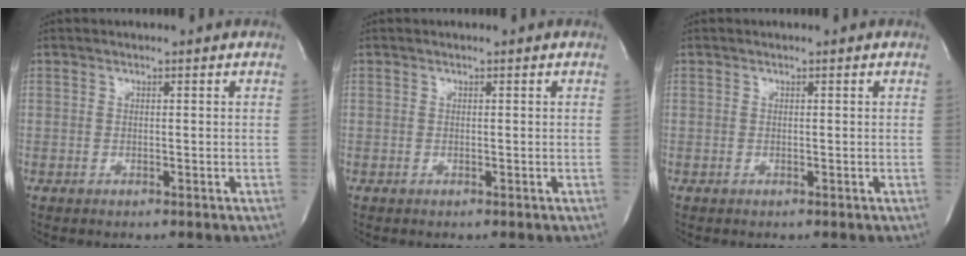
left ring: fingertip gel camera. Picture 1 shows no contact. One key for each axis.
{"total": 0.0}
{"total": 0.0}